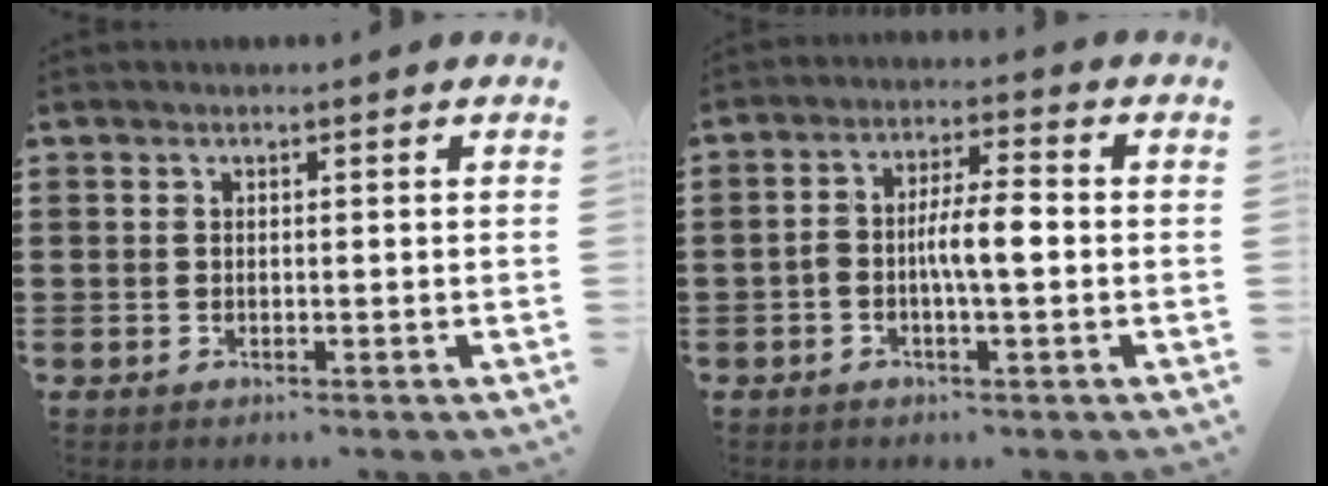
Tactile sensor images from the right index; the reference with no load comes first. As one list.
[{"total": 5.5, "force": [-1.0, 1.2, 5.2], "torque": [-0.100, 0.005, -0.022]}]